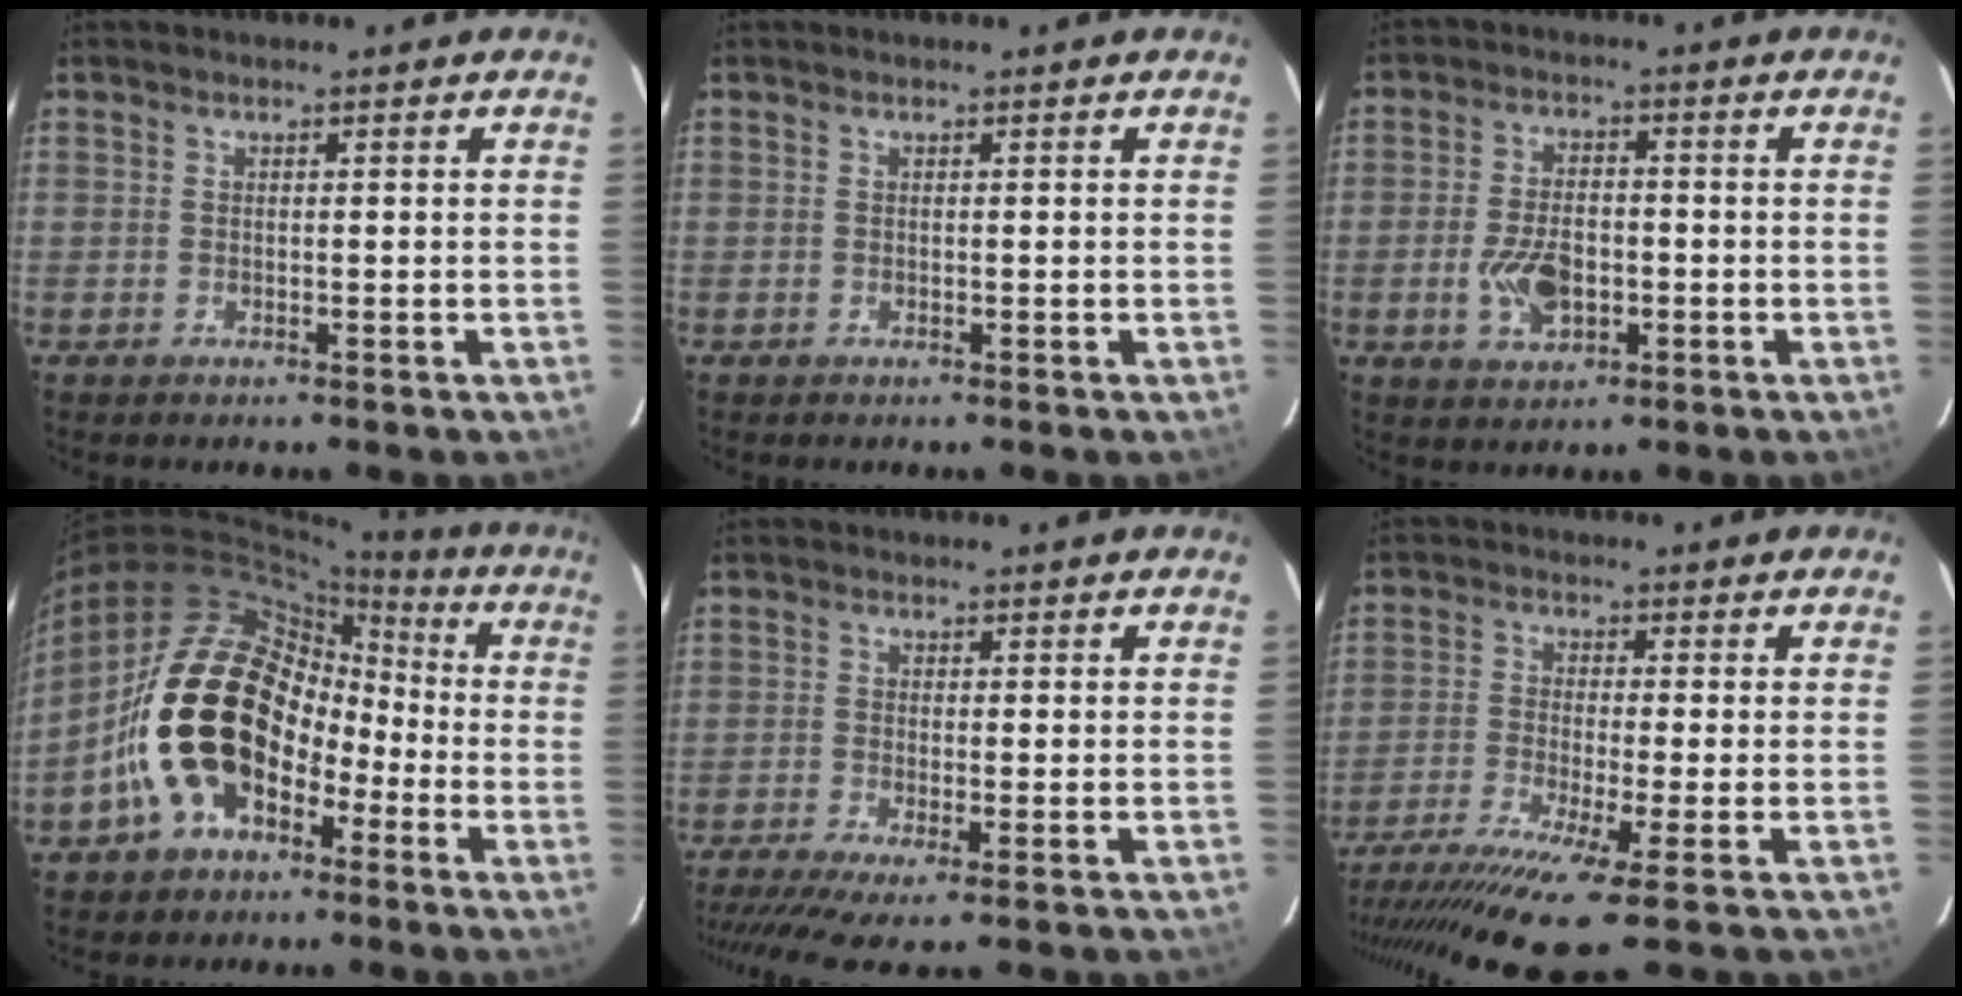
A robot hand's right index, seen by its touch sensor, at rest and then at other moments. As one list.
[{"total": 0.0}, {"total": 7.7, "force": [-2.1, 4.6, 5.8], "torque": [-0.119, 0.001, -0.031]}, {"total": 17.9, "force": [-5.6, 12.4, 11.6], "torque": [-0.224, 0.023, -0.090]}, {"total": 6.5, "force": [-4.7, -0.4, 4.5], "torque": [-0.105, -0.027, -0.087]}, {"total": 15.2, "force": [-10.0, 0.8, 11.4], "torque": [-0.238, -0.065, -0.176]}]